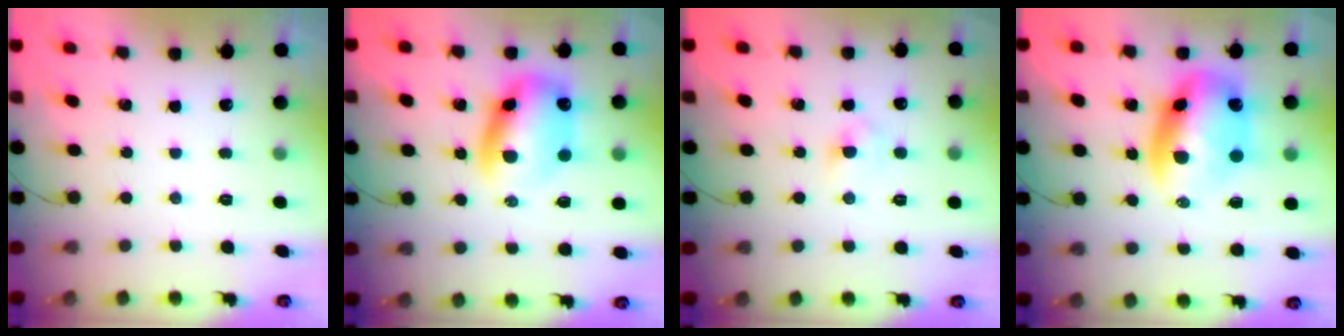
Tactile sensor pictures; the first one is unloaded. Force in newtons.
{"total": 12.3, "press": 11.9, "slide": 3.3}
{"total": 3.6, "press": 3.4, "slide": 1.1}
{"total": 12.7, "press": 12.2, "slide": 3.4}